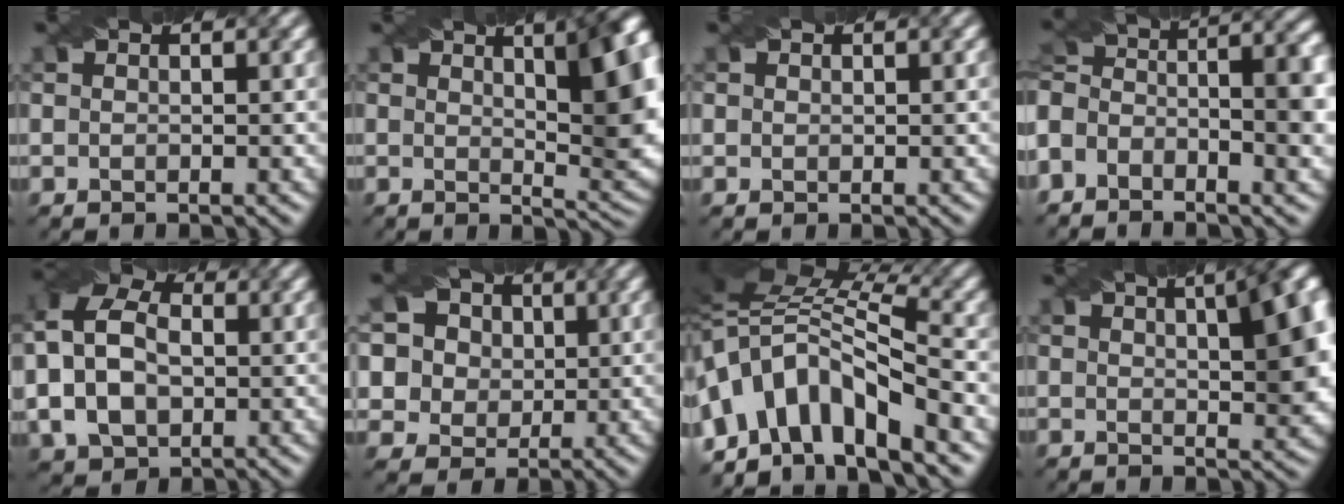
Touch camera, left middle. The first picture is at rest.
{"total": 12.9, "force": [4.0, 5.3, 11.1], "torque": [-0.083, 0.020, 0.050]}
{"total": 0.6, "force": [0.4, 0.5, 0.1], "torque": [-0.001, 0.000, 0.005]}
{"total": 10.2, "force": [-3.3, 6.0, 7.6], "torque": [-0.127, 0.003, -0.068]}
{"total": 10.8, "force": [1.0, 7.6, 7.6], "torque": [-0.164, 0.016, 0.016]}
{"total": 9.7, "force": [4.1, 7.9, 3.9], "torque": [-0.077, 0.021, 0.053]}
{"total": 10.0, "force": [-3.6, 5.0, 7.9], "torque": [-0.129, 0.024, -0.078]}
{"total": 8.6, "force": [2.6, 3.1, 7.6], "torque": [-0.066, 0.023, 0.029]}